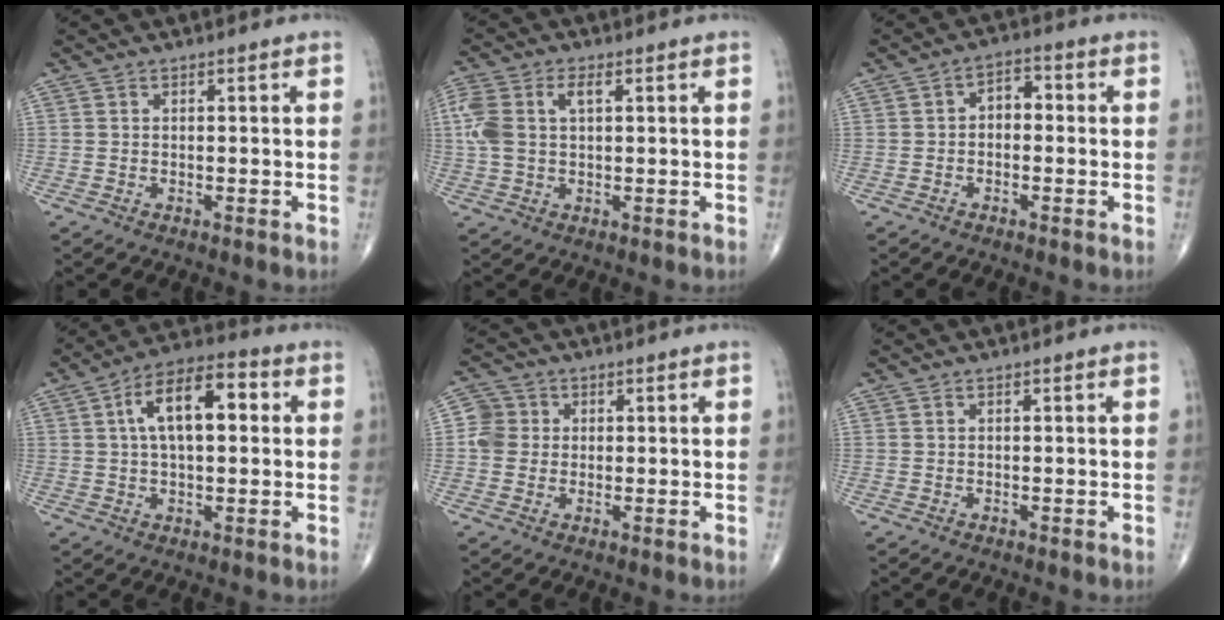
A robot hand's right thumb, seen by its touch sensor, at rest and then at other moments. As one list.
[{"total": 8.9, "force": [2.1, 5.0, 7.0], "torque": [-0.178, 0.023, 0.043]}, {"total": 3.9, "force": [-0.3, 2.7, 2.9], "torque": [-0.023, 0.018, -0.018]}, {"total": 12.6, "force": [2.5, 6.1, 10.8], "torque": [-0.169, 0.025, 0.034]}, {"total": 4.4, "force": [0.3, 4.2, 1.2], "torque": [-0.006, 0.008, -0.003]}, {"total": 0.0}]